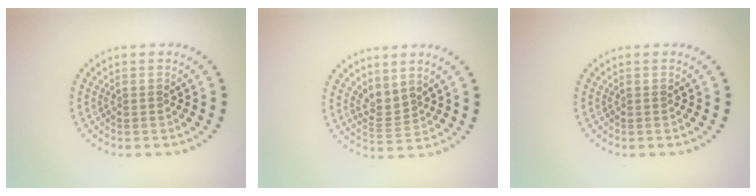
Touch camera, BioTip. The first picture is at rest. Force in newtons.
{"total": 1.9, "press": 1.4, "slide": 1.2}
{"total": 0.0}